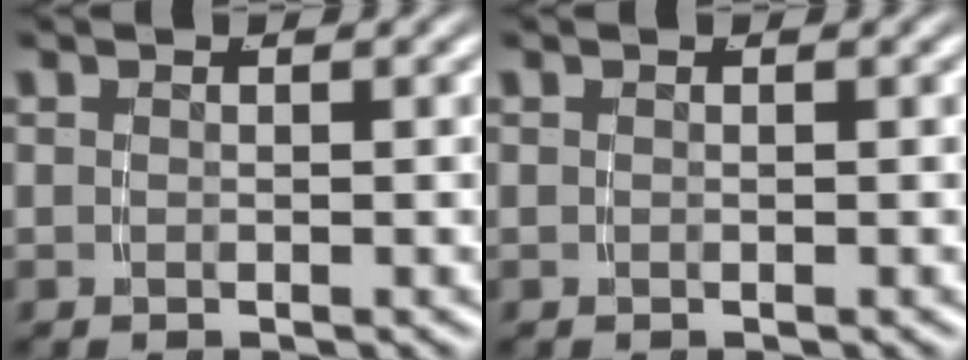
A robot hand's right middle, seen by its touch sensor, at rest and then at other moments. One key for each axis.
{"total": 0.0}